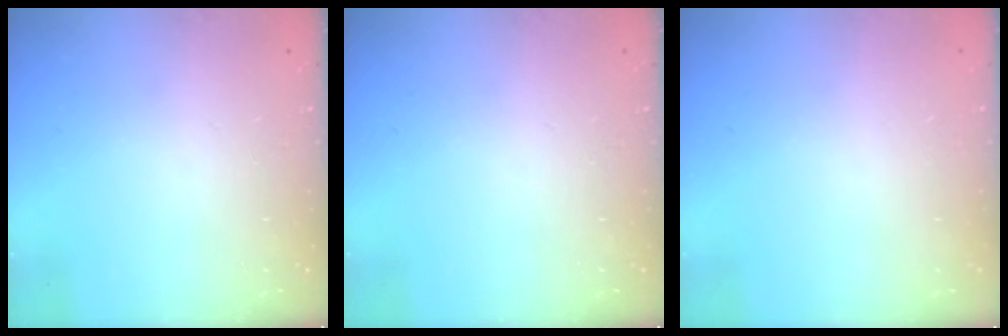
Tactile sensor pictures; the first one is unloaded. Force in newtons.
{"total": 0.0}
{"total": 0.6, "press": 0.5, "slide": 0.2}